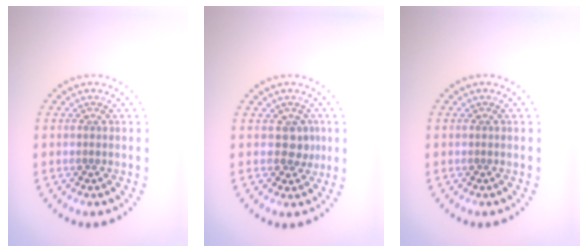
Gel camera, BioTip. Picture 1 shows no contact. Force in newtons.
{"total": 1.7, "press": 1.5, "slide": 0.8}
{"total": 0.0}